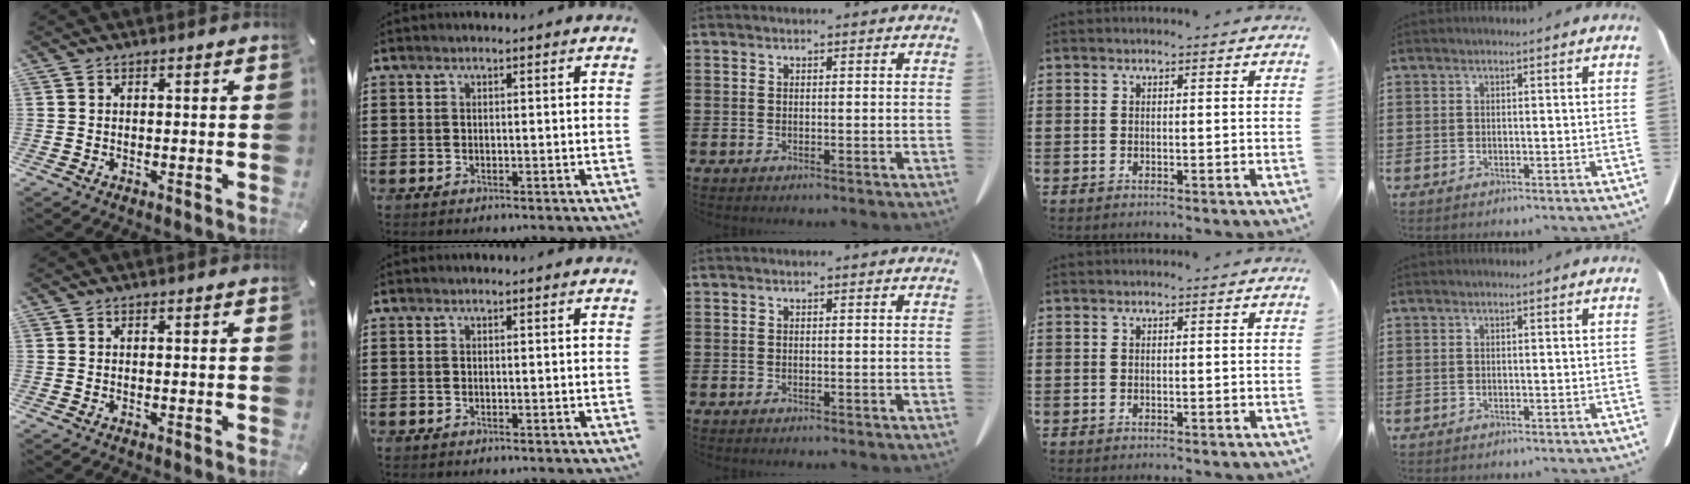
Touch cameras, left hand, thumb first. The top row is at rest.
{}